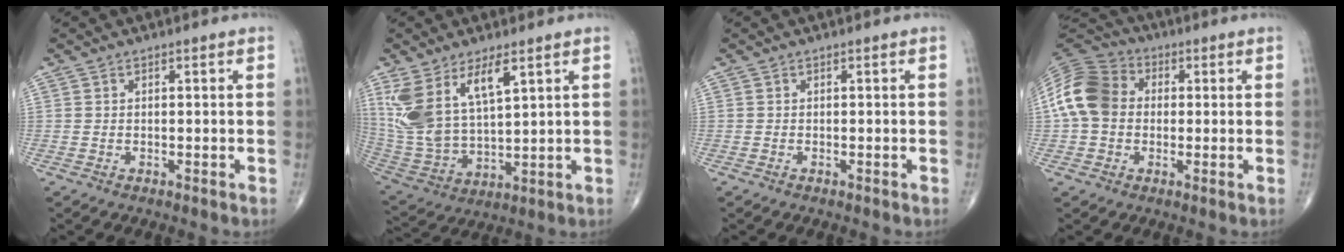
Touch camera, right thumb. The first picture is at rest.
{"total": 14.1, "force": [6.9, 6.0, 10.8], "torque": [-0.218, -0.026, 0.152]}
{"total": 0.0}
{"total": 12.3, "force": [0.5, 9.8, 7.4], "torque": [-0.138, 0.032, -0.003]}